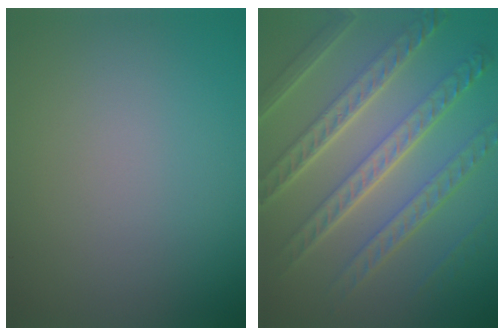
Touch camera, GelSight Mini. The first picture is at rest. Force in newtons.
{"total": 8.7, "press": 6.2, "slide": 6.0}